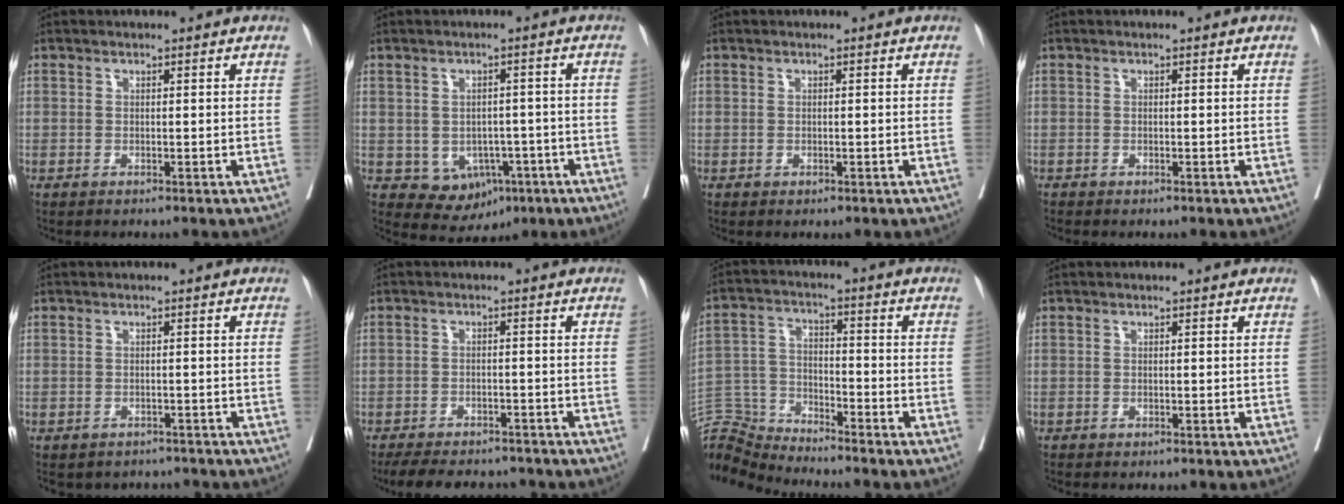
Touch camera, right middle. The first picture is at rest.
{"total": 7.5, "force": [-2.8, 5.8, 3.8], "torque": [-0.046, 0.011, -0.024]}
{"total": 0.0}
{"total": 0.0}
{"total": 5.2, "force": [-4.7, 2.2, 0.8], "torque": [-0.006, 0.009, -0.053]}
{"total": 10.9, "force": [-9.6, 3.5, 4.0], "torque": [-0.065, -0.001, -0.128]}
{"total": 9.7, "force": [-9.7, -0.4, -0.4], "torque": [0.005, 0.021, -0.190]}
{"total": 0.0}